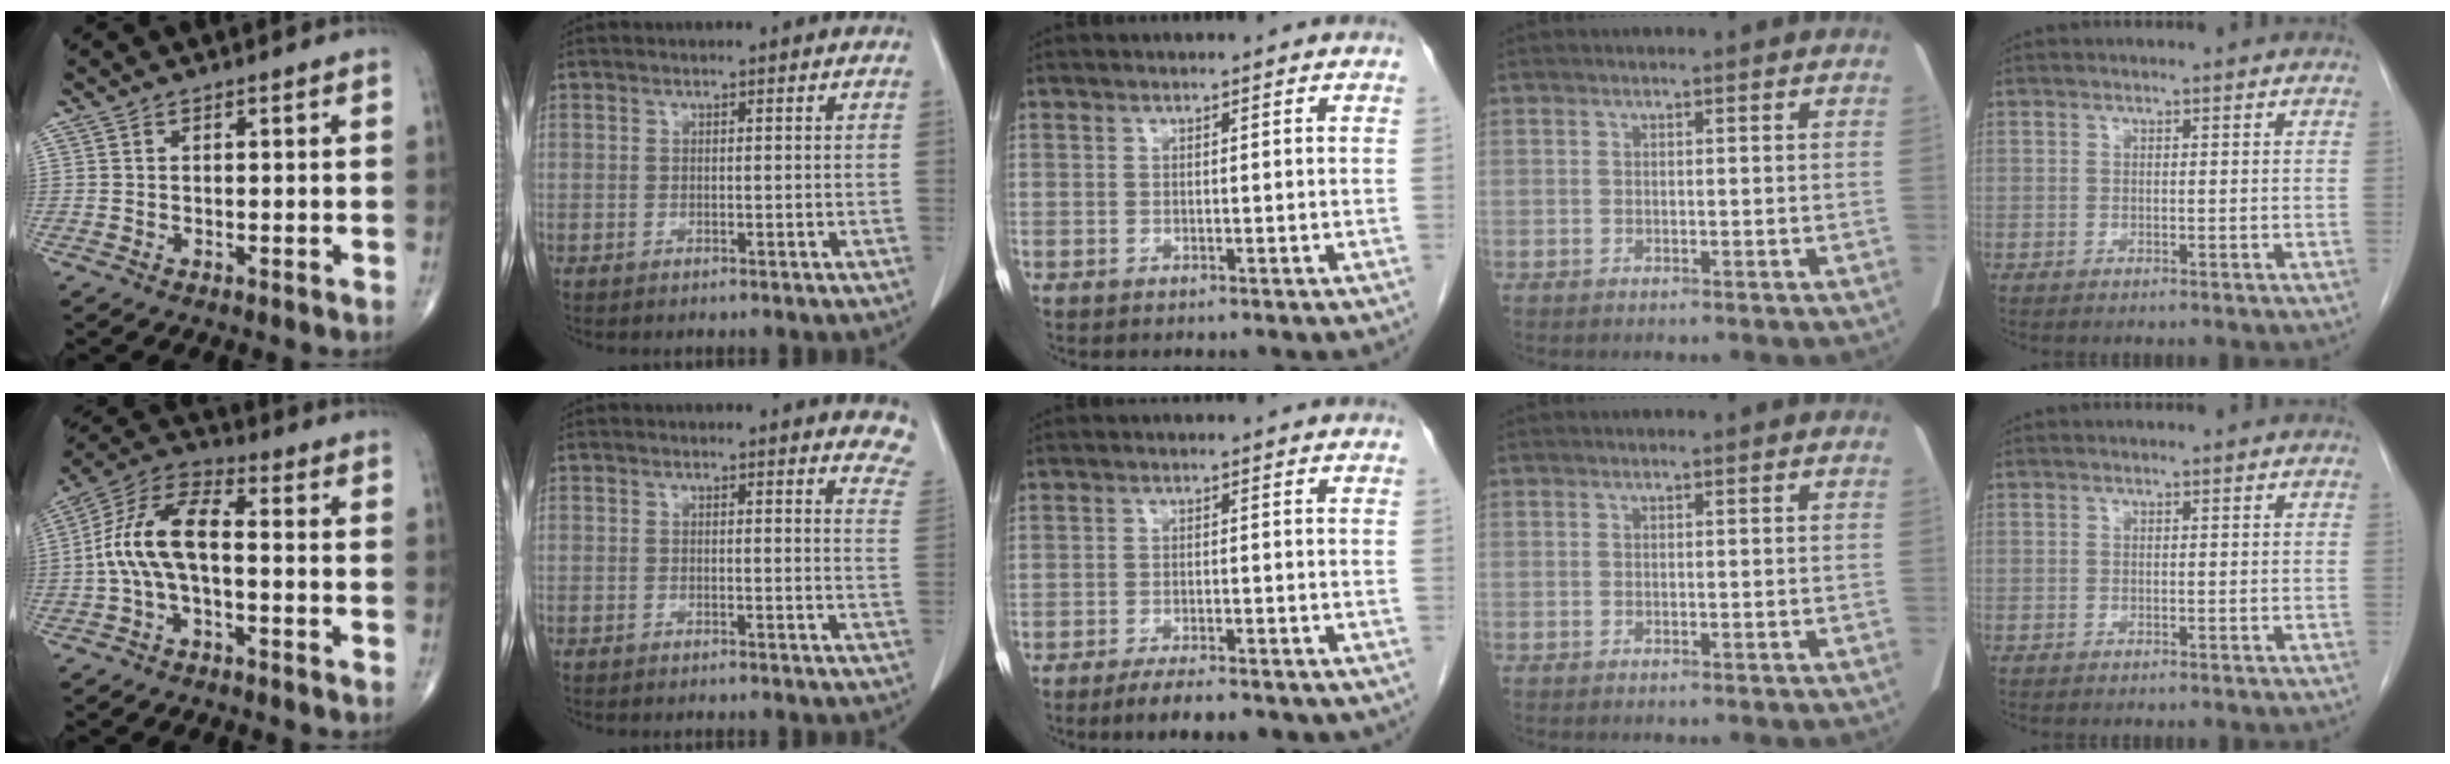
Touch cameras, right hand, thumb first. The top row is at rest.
{"thumb": {"total": 11.8, "force": [-1.1, 5.6, 10.3], "torque": [-0.209, 0.043, -0.029]}, "index": {"total": 6.8, "force": [6.4, 1.8, 1.4], "torque": [0.014, -0.021, 0.035]}, "middle": {"total": 6.8, "force": [-5.1, 1.8, 4.1], "torque": [-0.055, -0.009, -0.068]}}